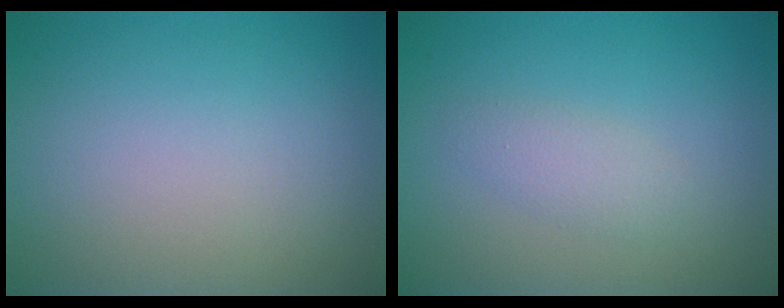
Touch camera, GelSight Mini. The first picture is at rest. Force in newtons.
{"total": 1.7, "press": 1.7, "slide": 0.1}